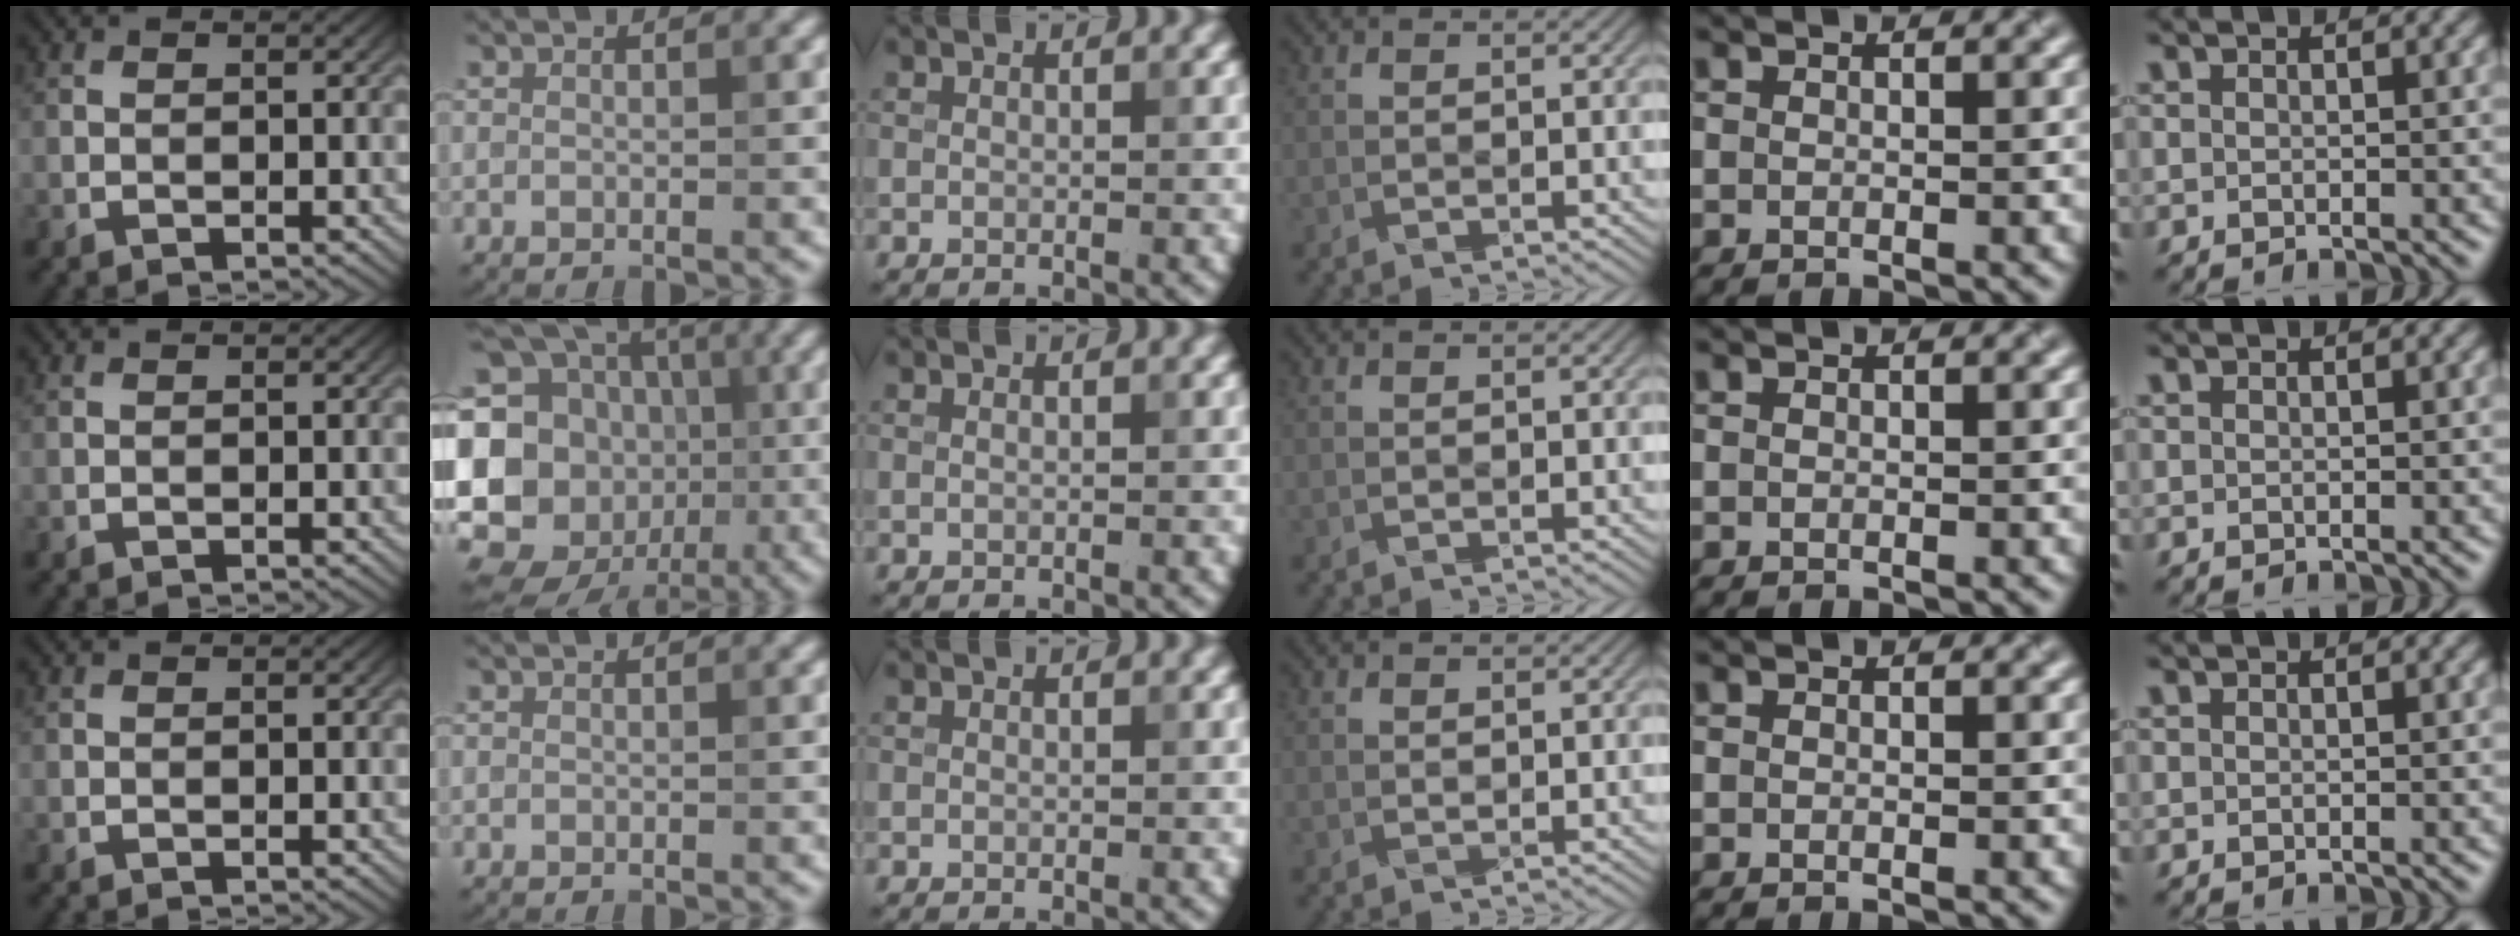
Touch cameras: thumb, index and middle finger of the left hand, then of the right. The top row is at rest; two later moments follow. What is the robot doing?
{"motion": "fold", "object": "hoodie"}